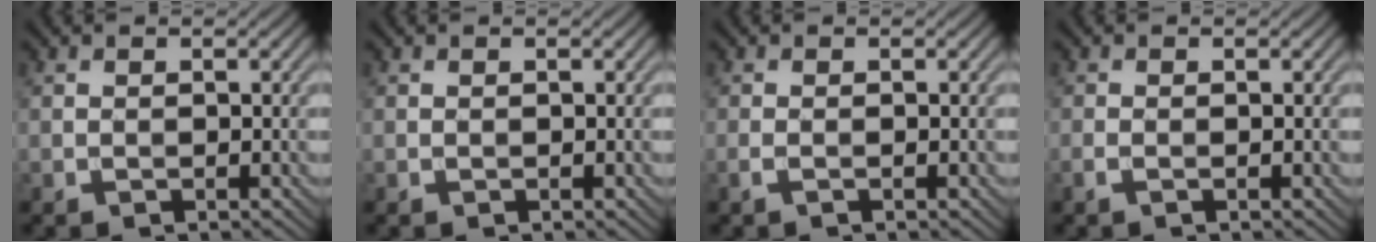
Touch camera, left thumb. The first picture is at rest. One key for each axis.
{"total": 0.0}
{"total": 0.9, "fx": -0.4, "fy": 0.1, "fz": 0.8, "tx": -0.019, "ty": 0.001, "tz": -0.011}
{"total": 0.8, "fx": -0.4, "fy": 0.2, "fz": 0.7, "tx": -0.019, "ty": -0.001, "tz": -0.010}